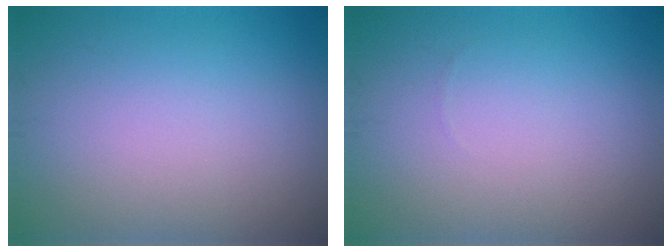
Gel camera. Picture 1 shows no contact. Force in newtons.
{"total": 0.0}